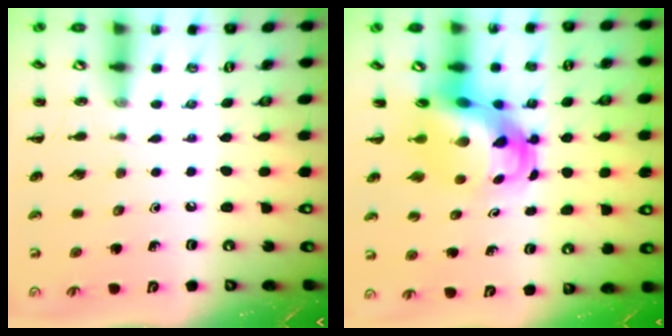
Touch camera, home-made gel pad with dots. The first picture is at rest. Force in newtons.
{"total": 5.7, "press": 5.4, "slide": 1.9}